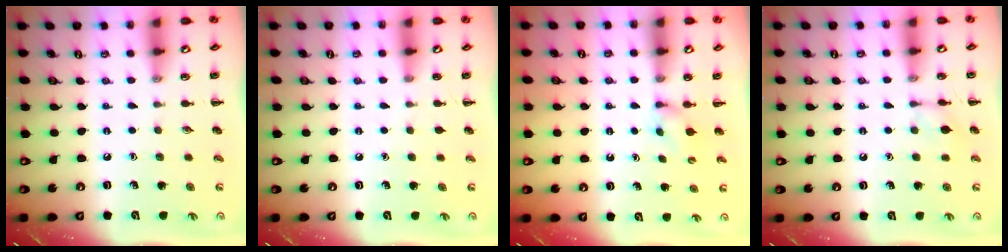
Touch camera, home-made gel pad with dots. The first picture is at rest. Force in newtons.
{"total": 0.0}
{"total": 2.5, "press": 2.3, "slide": 1.0}
{"total": 5.7, "press": 5.7, "slide": 0.3}